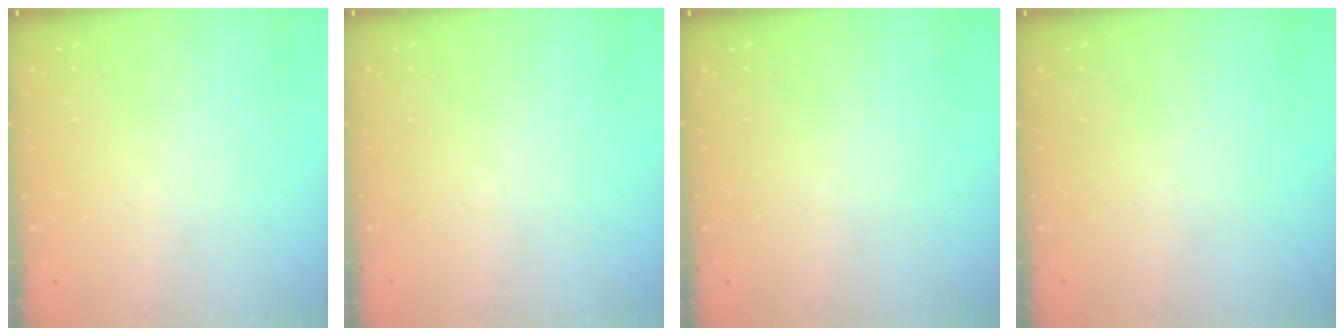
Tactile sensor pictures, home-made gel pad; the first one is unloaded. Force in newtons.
{"total": 0.0}
{"total": 0.0}
{"total": 0.0}